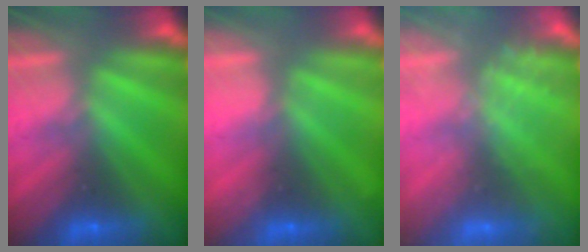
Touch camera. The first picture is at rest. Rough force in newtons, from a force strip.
{"total": 2.3}
{"total": 2.4}